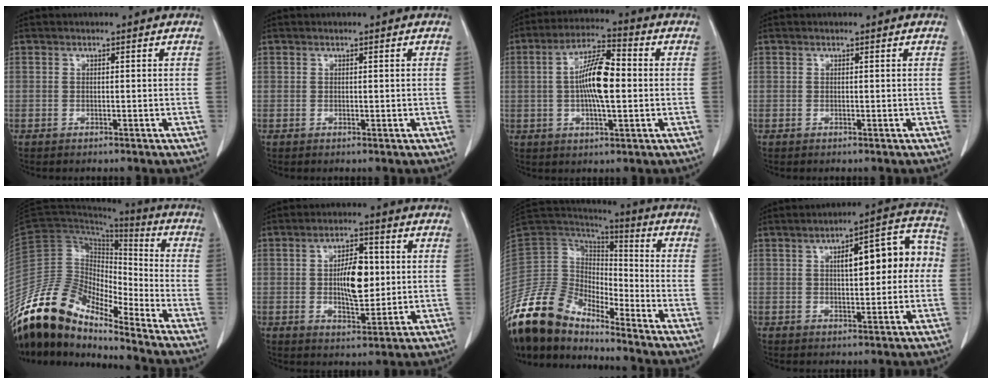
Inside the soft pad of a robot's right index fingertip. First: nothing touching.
{"total": 0.0}
{"total": 10.1, "force": [-0.1, 2.2, 9.8], "torque": [-0.184, 0.012, -0.008]}
{"total": 0.0}
{"total": 14.1, "force": [-12.3, 4.1, 5.6], "torque": [-0.102, 0.050, -0.233]}
{"total": 8.1, "force": [0.5, 3.2, 7.4], "torque": [-0.128, 0.006, 0.012]}
{"total": 14.2, "force": [-12.7, 4.9, 4.0], "torque": [-0.085, 0.048, -0.251]}
{"total": 11.6, "force": [1.5, 3.6, 10.9], "torque": [-0.138, 0.046, 0.020]}